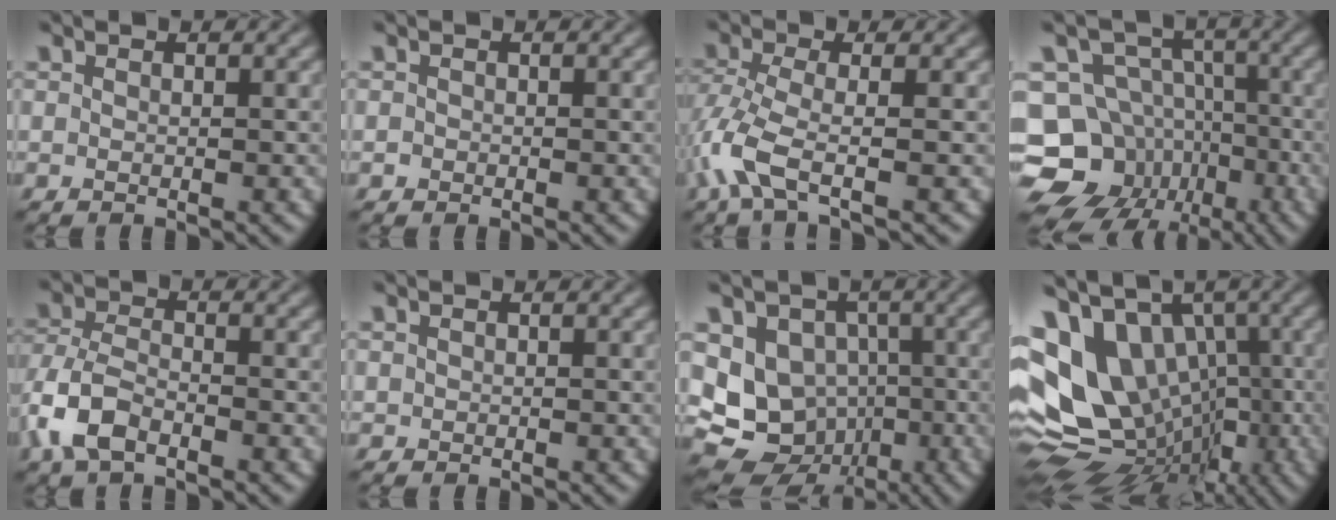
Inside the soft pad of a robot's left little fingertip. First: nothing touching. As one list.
[{"total": 0.5, "force": [-0.1, 0.5, 0.1], "torque": [0.006, 0.000, -0.002]}, {"total": 4.4, "force": [-2.1, 0.9, 3.7], "torque": [-0.101, -0.002, -0.052]}, {"total": 14.9, "force": [-7.3, 12.0, 4.9], "torque": [-0.094, -0.019, -0.123]}, {"total": 4.2, "force": [-2.5, 2.1, 2.6], "torque": [-0.062, 0.002, -0.057]}, {"total": 0.0}, {"total": 9.0, "force": [-1.7, 7.7, 4.3], "torque": [-0.053, -0.010, -0.041]}, {"total": 14.0, "force": [0.6, 10.6, 9.0], "torque": [-0.151, 0.002, 0.029]}]